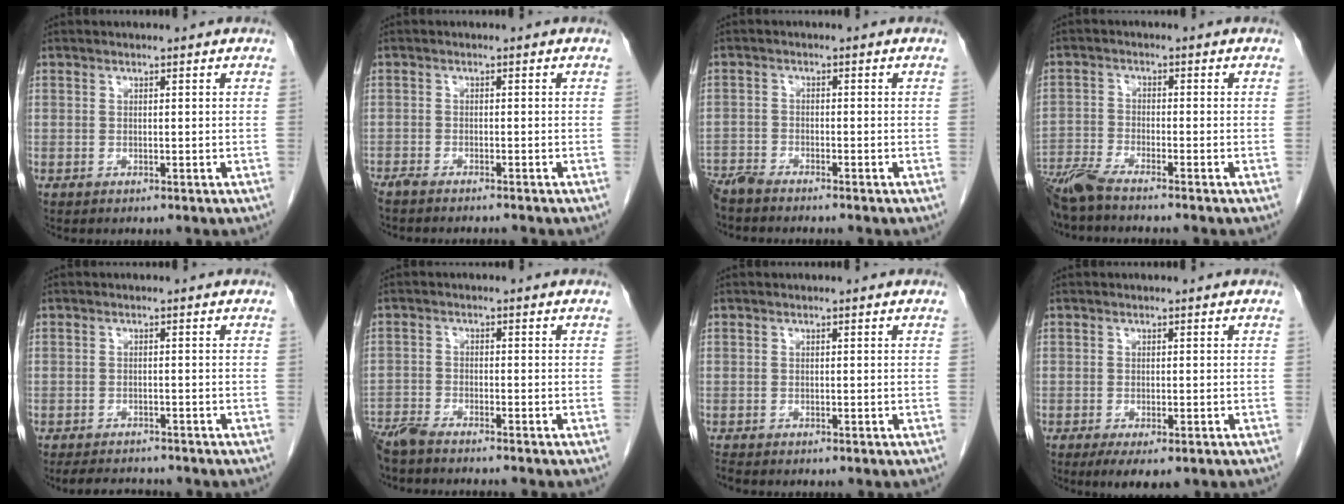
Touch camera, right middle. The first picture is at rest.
{"total": 5.5, "force": [-5.0, 0.2, 2.2], "torque": [-0.023, -0.012, -0.079]}
{"total": 5.1, "force": [-4.8, 0.2, 1.8], "torque": [-0.022, -0.014, -0.085]}
{"total": 7.0, "force": [-6.1, -0.3, 3.3], "torque": [-0.059, -0.023, -0.116]}
{"total": 5.2, "force": [-4.8, 1.2, 1.3], "torque": [-0.018, -0.008, -0.073]}
{"total": 6.8, "force": [-6.2, 0.2, 2.8], "torque": [-0.039, -0.017, -0.108]}
{"total": 0.6, "force": [-0.6, 0.0, 0.1], "torque": [-0.010, -0.004, -0.014]}
{"total": 4.5, "force": [-2.8, 1.5, 3.2], "torque": [-0.045, -0.010, -0.039]}